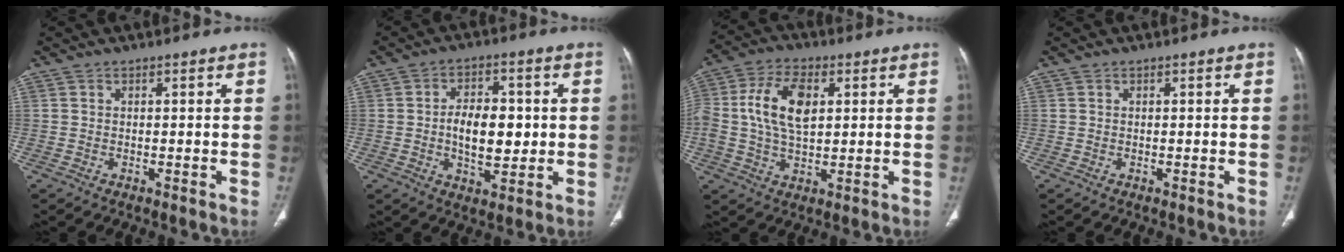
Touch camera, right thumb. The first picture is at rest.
{"total": 9.4, "force": [-0.1, 5.3, 7.8], "torque": [-0.099, 0.002, 0.000]}
{"total": 11.0, "force": [2.1, 6.2, 8.9], "torque": [-0.173, 0.009, 0.036]}
{"total": 0.0}